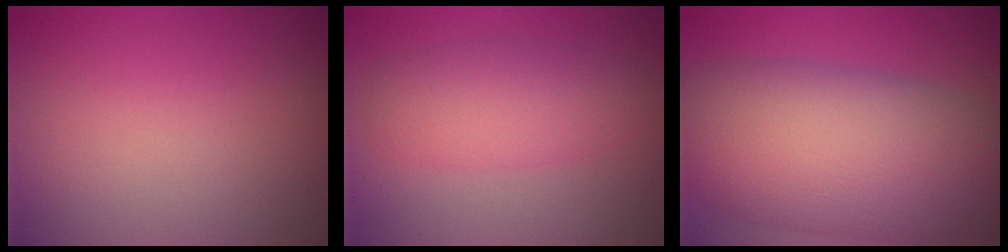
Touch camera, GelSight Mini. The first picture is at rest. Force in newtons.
{"total": 4.1, "press": 4.1, "slide": 0.2}
{"total": 12.1, "press": 12.1, "slide": 0.5}